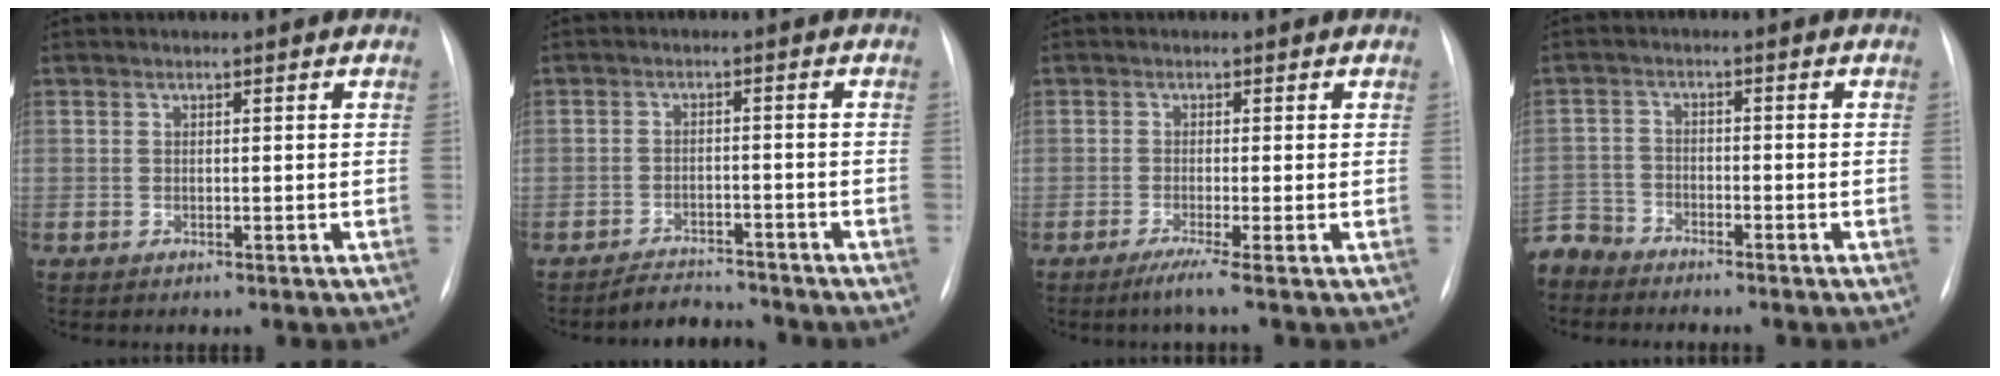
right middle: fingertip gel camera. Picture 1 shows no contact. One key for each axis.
{"total": 4.1, "fx": -4.1, "fy": 0.7, "fz": 0.0, "tx": -0.002, "ty": -0.007, "tz": -0.064}
{"total": 2.5, "fx": -1.6, "fy": -0.9, "fz": 1.7, "tx": -0.033, "ty": -0.006, "tz": -0.035}
{"total": 6.0, "fx": -5.7, "fy": 2.0, "fz": 0.0, "tx": 0.003, "ty": -0.005, "tz": -0.115}